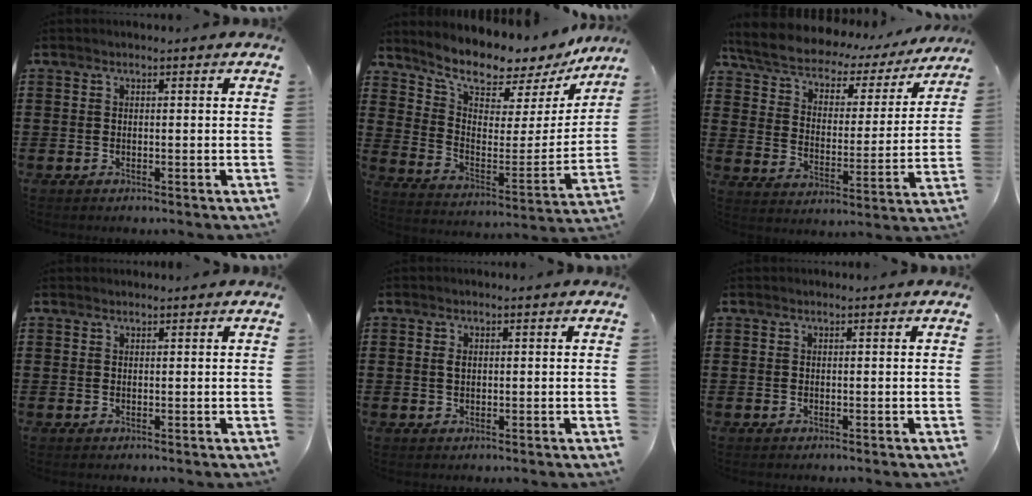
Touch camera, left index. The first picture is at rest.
{"total": 6.9, "force": [6.4, 1.7, 1.8], "torque": [-0.053, -0.064, 0.100]}
{"total": 5.8, "force": [5.0, 1.9, 2.4], "torque": [-0.071, -0.036, 0.082]}
{"total": 0.7, "force": [0.7, 0.2, 0.0], "torque": [-0.002, 0.001, 0.014]}
{"total": 1.2, "force": [0.3, 0.7, 0.8], "torque": [-0.020, 0.006, 0.005]}
{"total": 0.0}